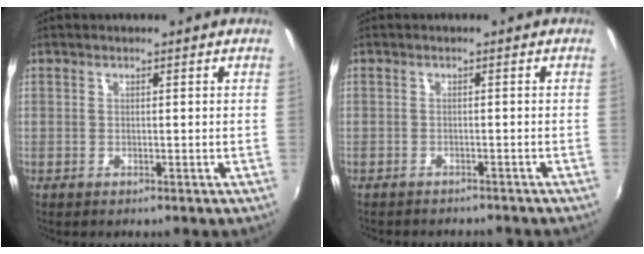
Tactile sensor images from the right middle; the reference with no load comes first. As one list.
[{"total": 4.5, "force": [-4.1, 1.2, 1.3], "torque": [-0.035, -0.012, -0.059]}]